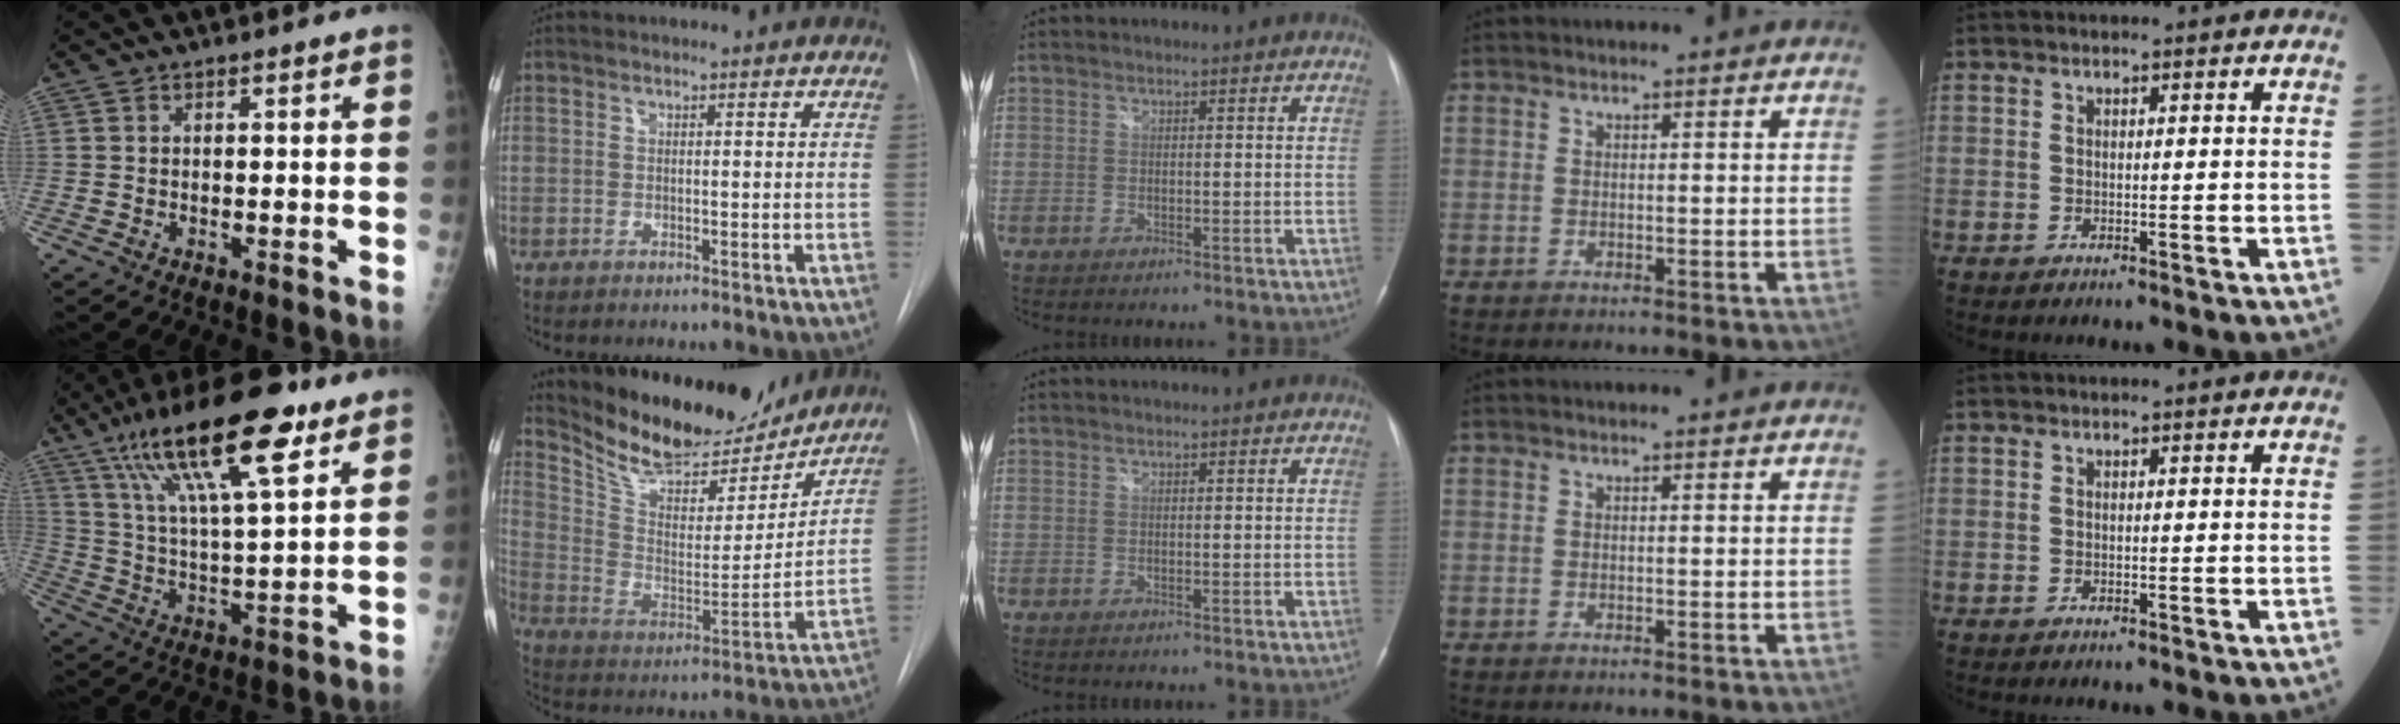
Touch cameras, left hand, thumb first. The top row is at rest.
{"thumb": {"total": 21.9, "force": [12.4, 5.9, 17.0], "torque": [-0.288, -0.024, 0.218]}, "index": {"total": 19.3, "force": [17.5, 5.5, 6.1], "torque": [-0.111, -0.017, 0.284]}}